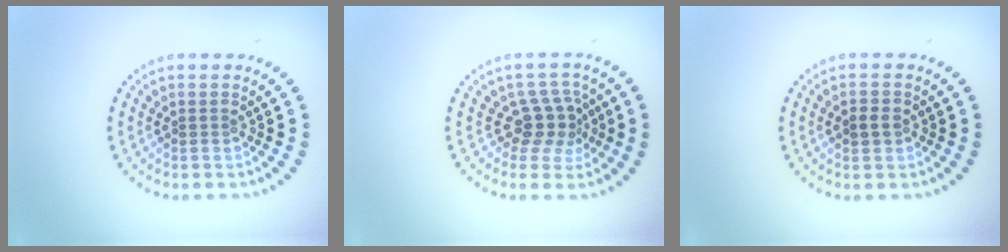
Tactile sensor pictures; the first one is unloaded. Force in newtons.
{"total": 3.1, "press": 2.3, "slide": 2.0}
{"total": 1.6, "press": 1.6, "slide": 0.1}